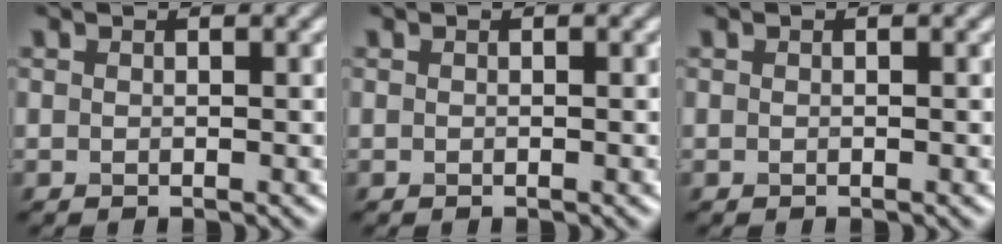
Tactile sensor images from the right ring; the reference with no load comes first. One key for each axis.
{"total": 0.0}
{"total": 0.0}